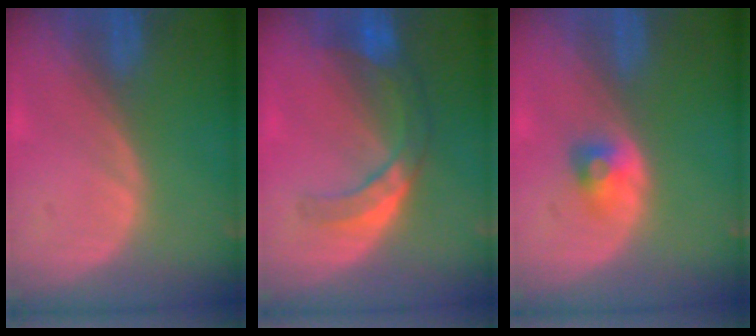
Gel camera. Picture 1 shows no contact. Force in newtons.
{"total": 7.5, "press": 6.7, "slide": 3.5}
{"total": 2.7, "press": 2.4, "slide": 1.1}